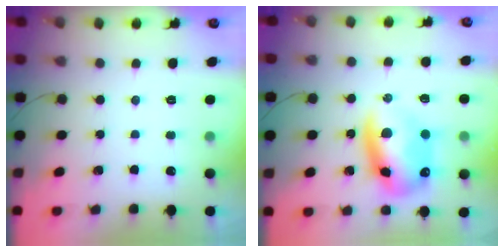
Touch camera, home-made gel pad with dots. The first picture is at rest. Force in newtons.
{"total": 14.4, "press": 14.0, "slide": 3.5}